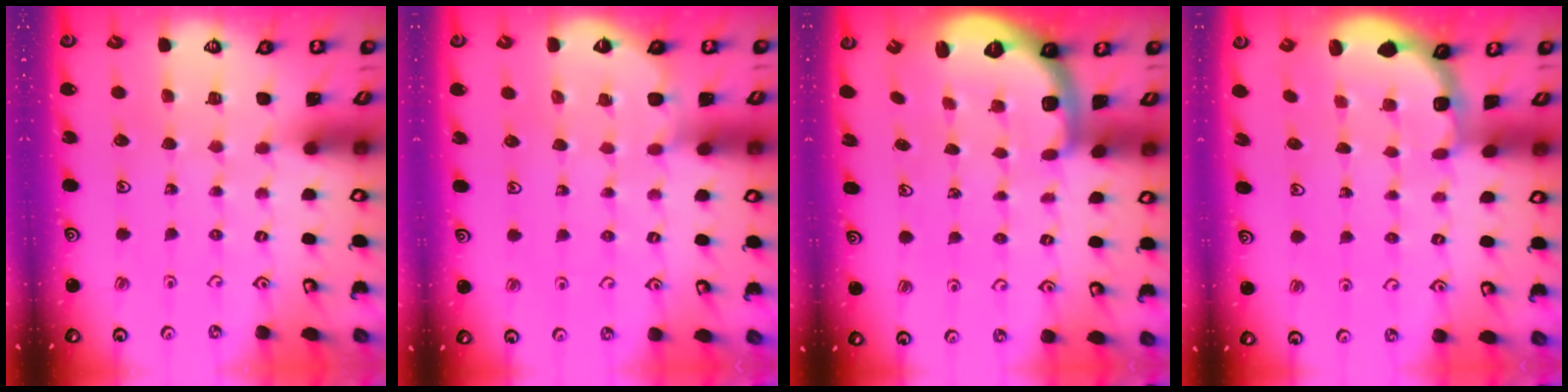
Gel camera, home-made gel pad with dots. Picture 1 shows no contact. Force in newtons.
{"total": 3.3, "press": 3.3, "slide": 0.4}
{"total": 1.8, "press": 1.8, "slide": 0.4}
{"total": 1.9, "press": 1.8, "slide": 0.7}